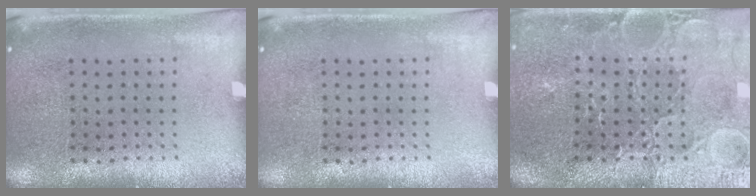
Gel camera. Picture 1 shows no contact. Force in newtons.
{"total": 0.0}
{"total": 3.7, "press": 3.6, "slide": 0.8}